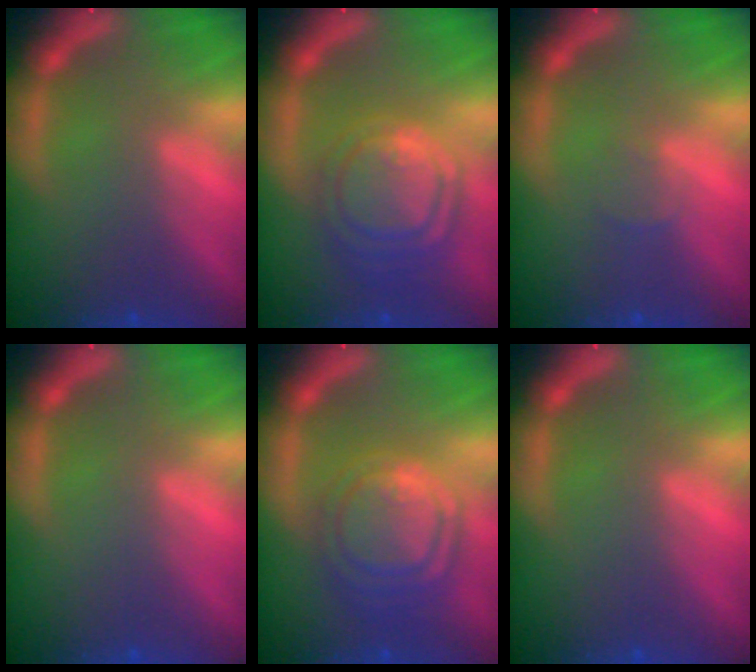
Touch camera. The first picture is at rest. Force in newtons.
{"total": 7.6}
{"total": 1.0}
{"total": 0.0}
{"total": 7.6}
{"total": 0.0}